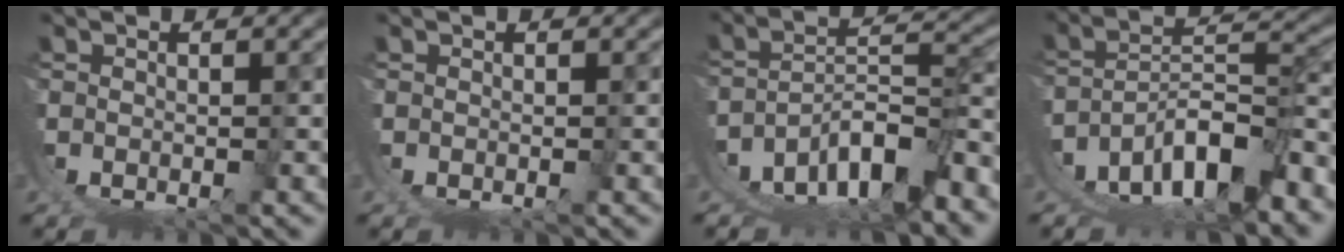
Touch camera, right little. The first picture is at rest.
{"total": 0.0}
{"total": 10.9, "force": [-4.4, 7.1, 7.0], "torque": [-0.132, -0.019, -0.065]}
{"total": 12.1, "force": [-4.1, 8.1, 7.9], "torque": [-0.152, -0.020, -0.061]}